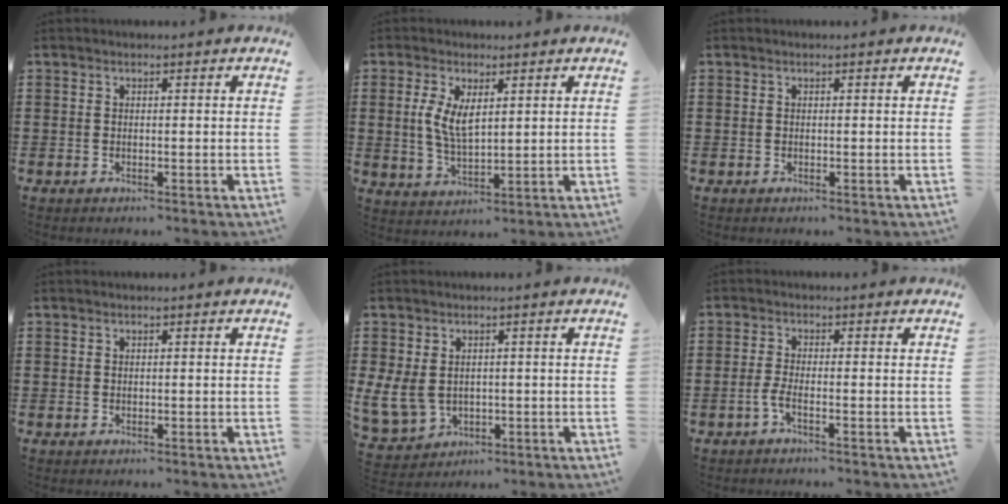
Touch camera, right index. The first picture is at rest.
{"total": 5.5, "force": [1.3, 2.4, 4.7], "torque": [-0.104, 0.002, 0.022]}
{"total": 0.0}
{"total": 0.0}
{"total": 4.8, "force": [0.2, 4.2, 2.4], "torque": [-0.078, 0.001, 0.003]}
{"total": 2.1, "force": [-1.2, 0.1, 1.7], "torque": [-0.040, -0.005, -0.023]}